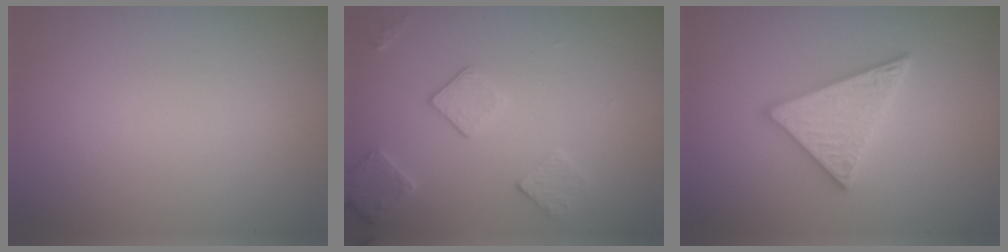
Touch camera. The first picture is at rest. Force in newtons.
{"total": 2.7, "press": 2.7, "slide": 0.7}
{"total": 3.6, "press": 3.5, "slide": 0.6}